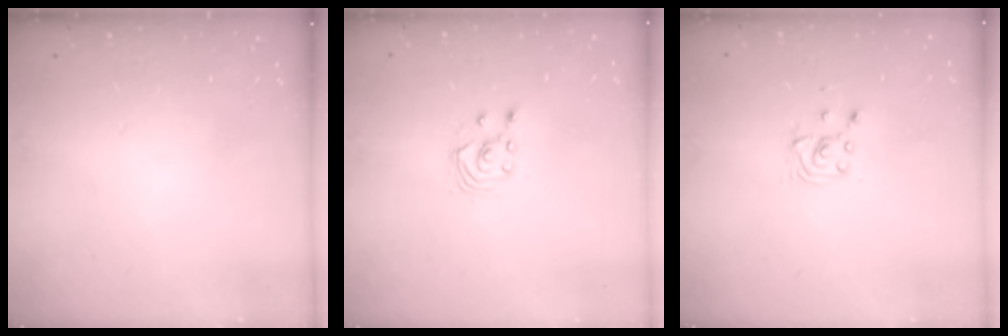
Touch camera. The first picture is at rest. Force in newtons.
{"total": 1.7, "press": 1.7, "slide": 0.2}
{"total": 2.9, "press": 2.9, "slide": 0.4}